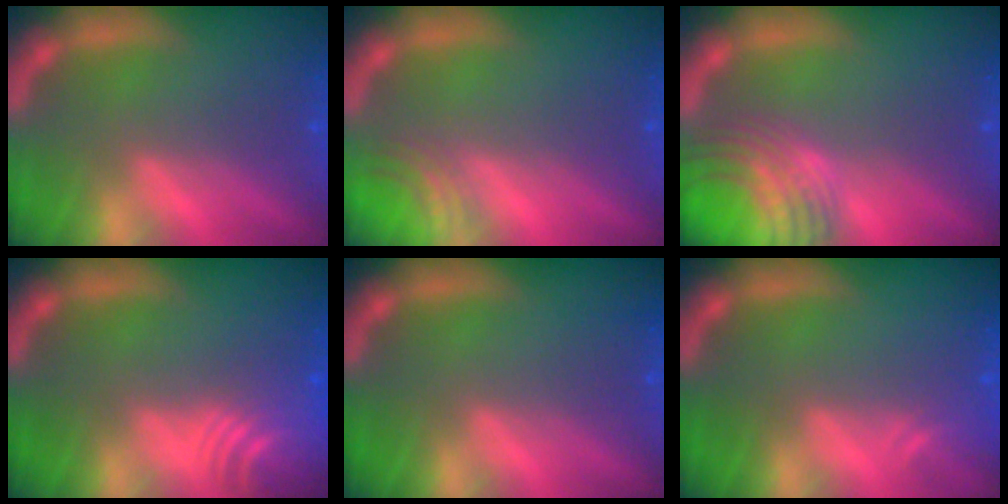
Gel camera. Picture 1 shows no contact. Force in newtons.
{"total": 2.5}
{"total": 8.5}
{"total": 8.0}
{"total": 0.0}
{"total": 1.5}